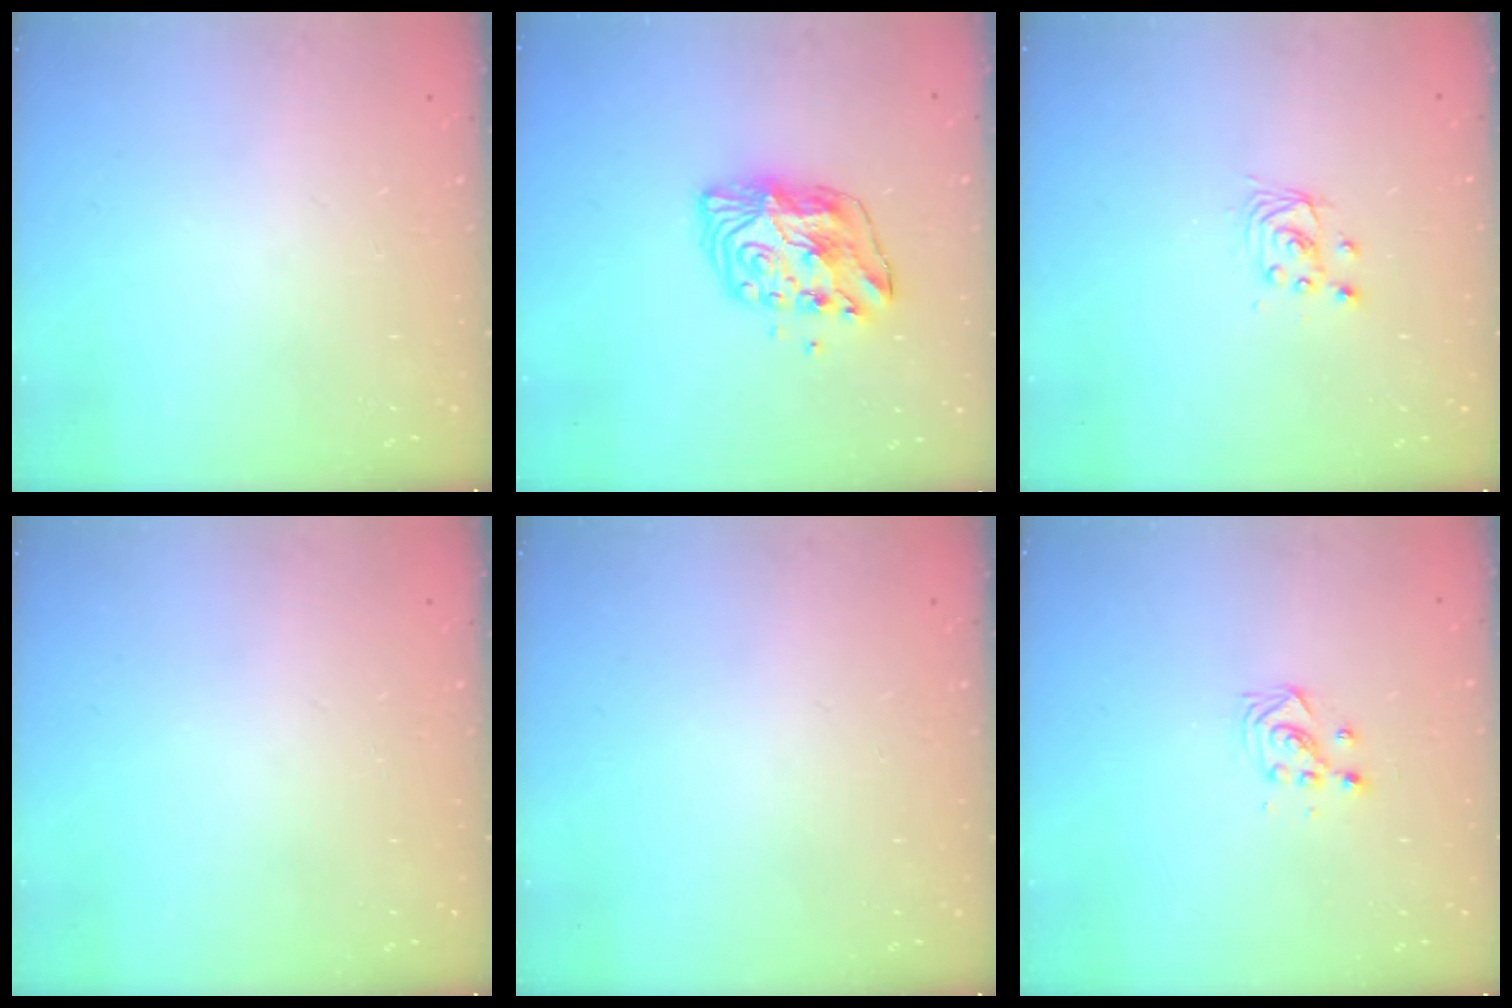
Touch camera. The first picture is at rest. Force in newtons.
{"total": 10.2, "press": 10.2, "slide": 0.6}
{"total": 2.9, "press": 2.9, "slide": 0.0}
{"total": 0.0}
{"total": 0.0}
{"total": 2.9, "press": 2.9, "slide": 0.4}